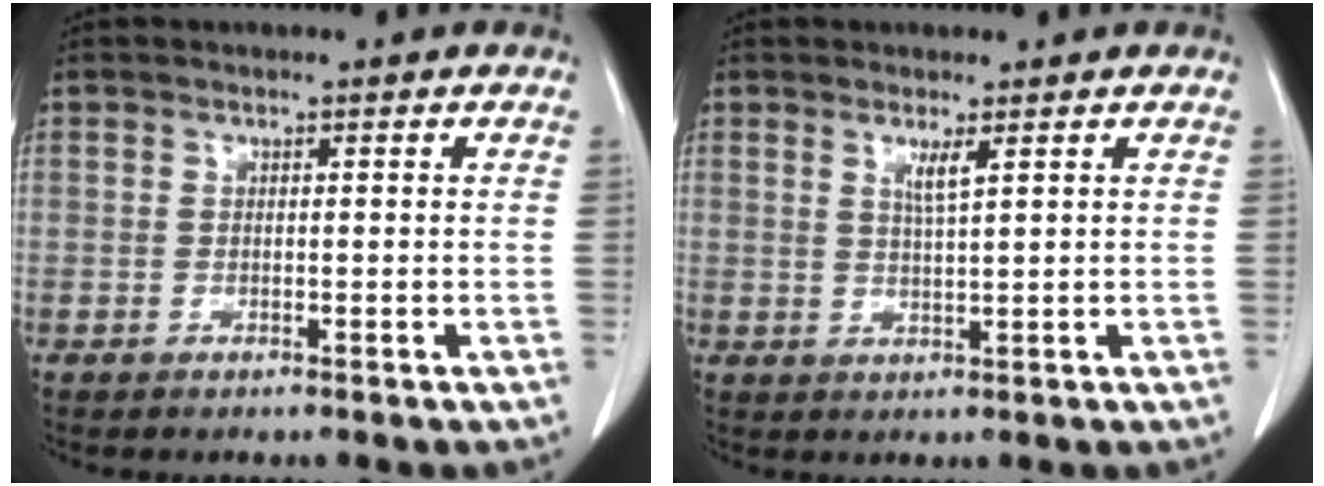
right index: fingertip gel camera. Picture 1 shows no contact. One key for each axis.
{"total": 2.2, "fx": 1.2, "fy": -0.3, "fz": 1.9, "tx": -0.036, "ty": -0.007, "tz": 0.023}